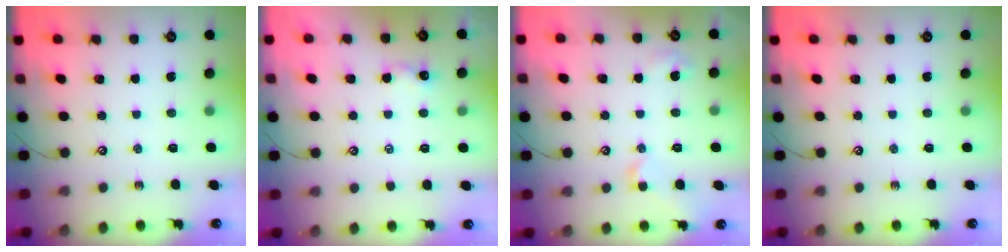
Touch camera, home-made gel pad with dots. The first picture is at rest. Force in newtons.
{"total": 1.8, "press": 1.8, "slide": 0.3}
{"total": 2.9, "press": 2.8, "slide": 0.6}
{"total": 0.0}